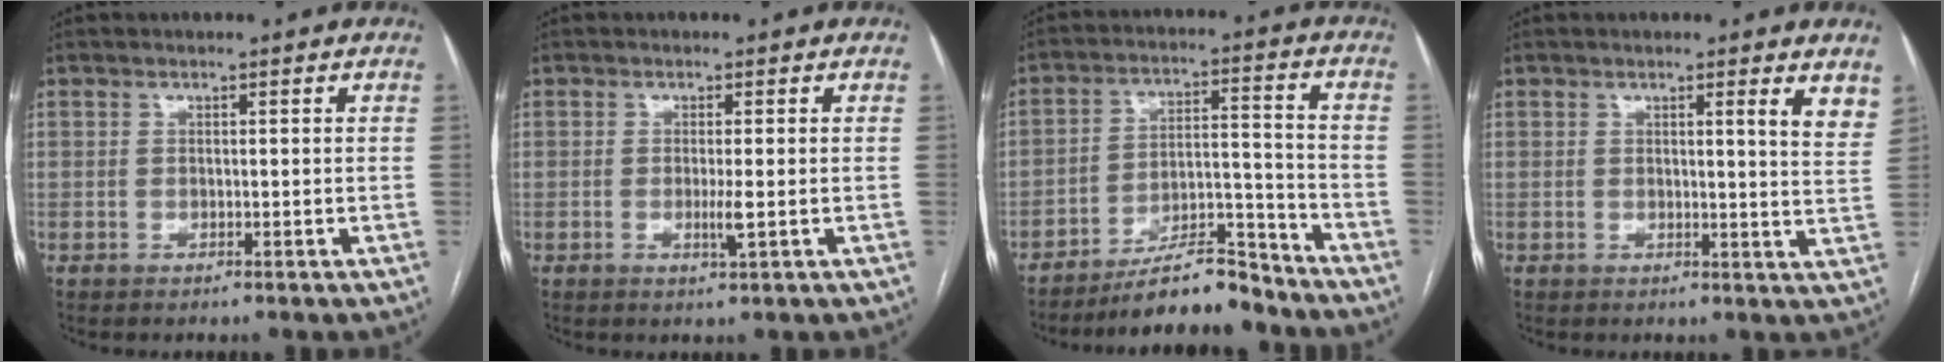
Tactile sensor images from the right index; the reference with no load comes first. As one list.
[{"total": 2.0, "force": [-0.3, -0.2, 2.0], "torque": [-0.040, -0.006, -0.002]}, {"total": 11.8, "force": [-10.5, 2.1, 5.0], "torque": [-0.072, 0.025, -0.177]}, {"total": 4.8, "force": [3.3, 0.1, 3.5], "torque": [-0.039, -0.017, 0.024]}]